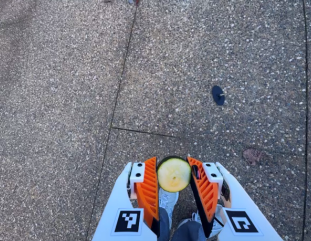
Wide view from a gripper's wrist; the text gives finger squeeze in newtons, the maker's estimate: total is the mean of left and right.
{"total": 10.6, "left": 10.4, "right": 10.7}